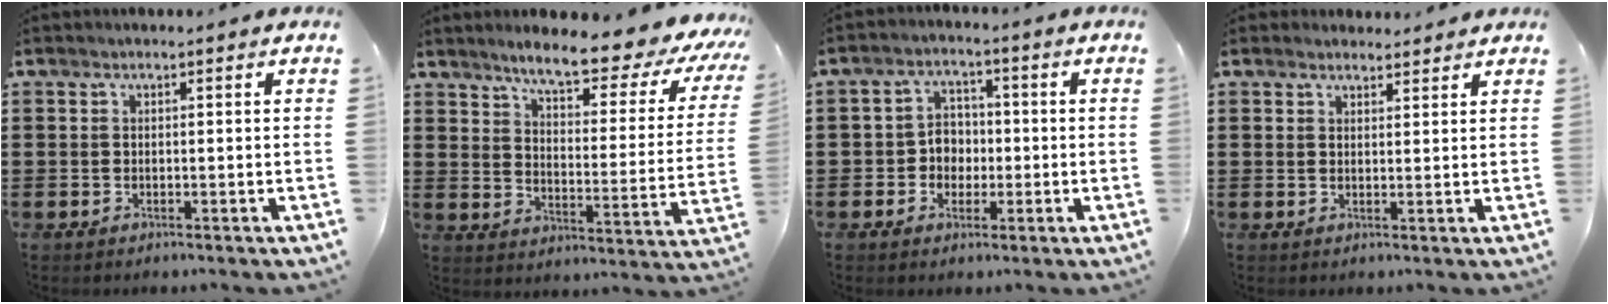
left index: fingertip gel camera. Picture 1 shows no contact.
{"total": 8.9, "force": [7.3, 0.9, 5.0], "torque": [-0.094, -0.052, 0.114]}
{"total": 4.2, "force": [-0.8, 3.7, 1.7], "torque": [-0.044, 0.009, -0.019]}
{"total": 2.3, "force": [2.2, 0.7, 0.1], "torque": [-0.007, 0.002, 0.043]}